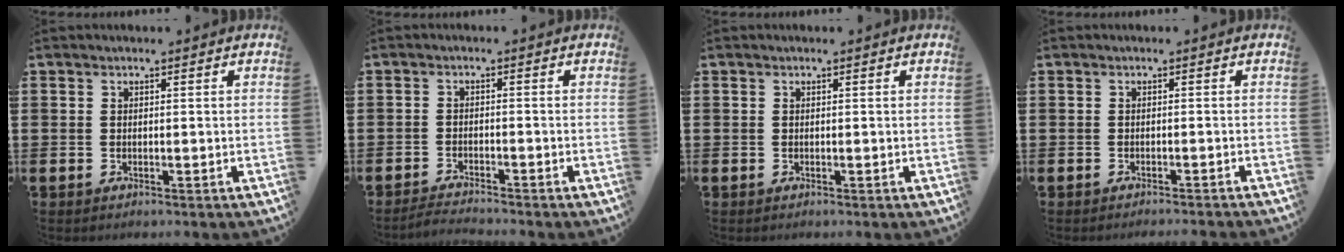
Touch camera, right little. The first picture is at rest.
{"total": 1.9, "force": [-1.9, -0.2, 0.3], "torque": [-0.006, 0.003, -0.037]}
{"total": 0.0}
{"total": 0.8, "force": [-0.7, -0.2, 0.0], "torque": [0.000, 0.002, -0.016]}